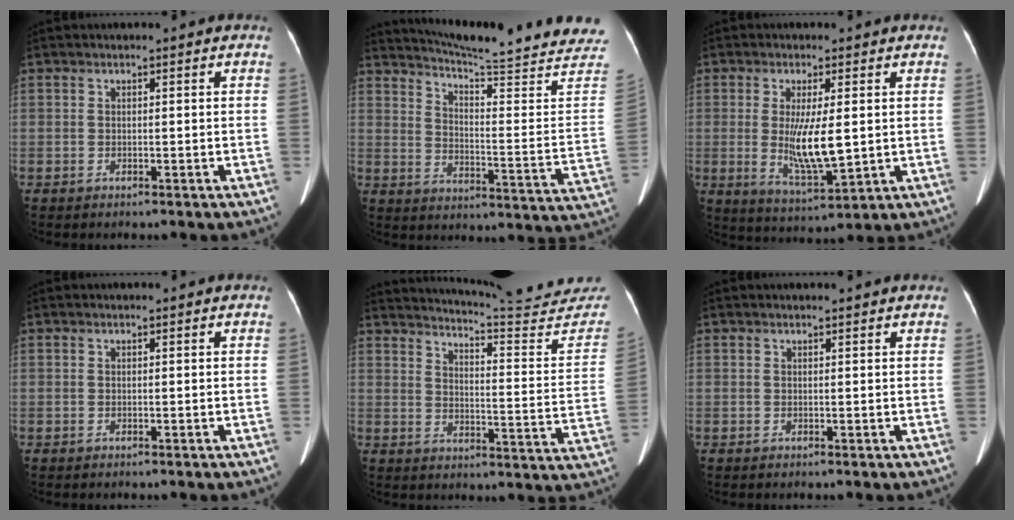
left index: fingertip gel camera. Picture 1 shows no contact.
{"total": 25.2, "force": [23.0, -0.8, 10.3], "torque": [-0.156, -0.108, 0.286]}
{"total": 8.3, "force": [0.3, 1.6, 8.2], "torque": [-0.157, -0.023, 0.011]}
{"total": 0.0}
{"total": 23.1, "force": [22.2, -0.6, 6.2], "torque": [-0.098, -0.116, 0.266]}
{"total": 2.0, "force": [1.9, 0.1, 0.7], "torque": [-0.008, 0.014, 0.021]}